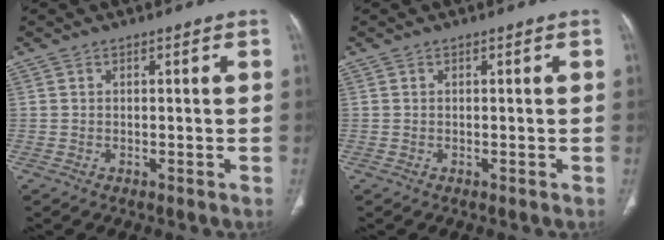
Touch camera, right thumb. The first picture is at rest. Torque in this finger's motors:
{"motor_torque": [0.00, 0.00, -0.01, 0.00, 0.00]}